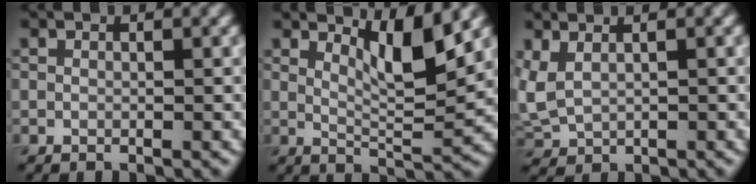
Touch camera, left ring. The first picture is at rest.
{"total": 4.4, "force": [2.6, 0.8, 3.4], "torque": [-0.061, -0.010, 0.046]}
{"total": 2.3, "force": [1.2, 1.3, 1.5], "torque": [-0.048, 0.005, 0.032]}